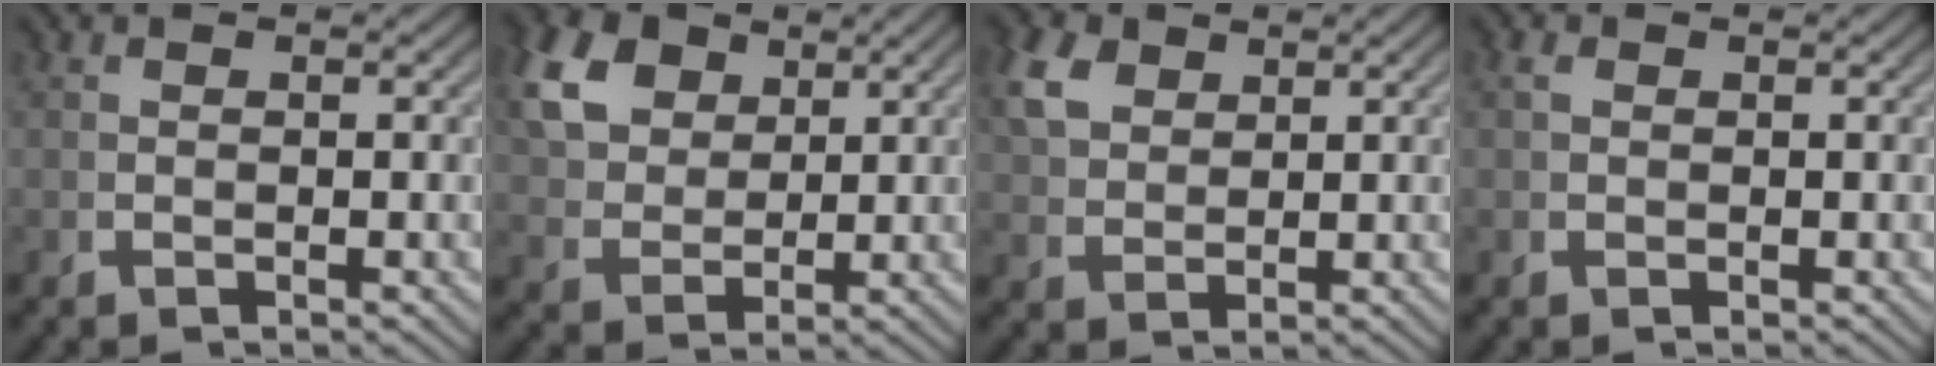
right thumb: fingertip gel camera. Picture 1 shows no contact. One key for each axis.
{"total": 7.8, "fx": 3.5, "fy": 5.5, "fz": 4.2, "tx": -0.104, "ty": -0.012, "tz": 0.072}
{"total": 4.4, "fx": 2.8, "fy": 2.5, "fz": 2.2, "tx": -0.044, "ty": 0.002, "tz": 0.062}
{"total": 0.8, "fx": 0.5, "fy": 0.6, "fz": 0.3, "tx": -0.010, "ty": -0.004, "tz": 0.013}